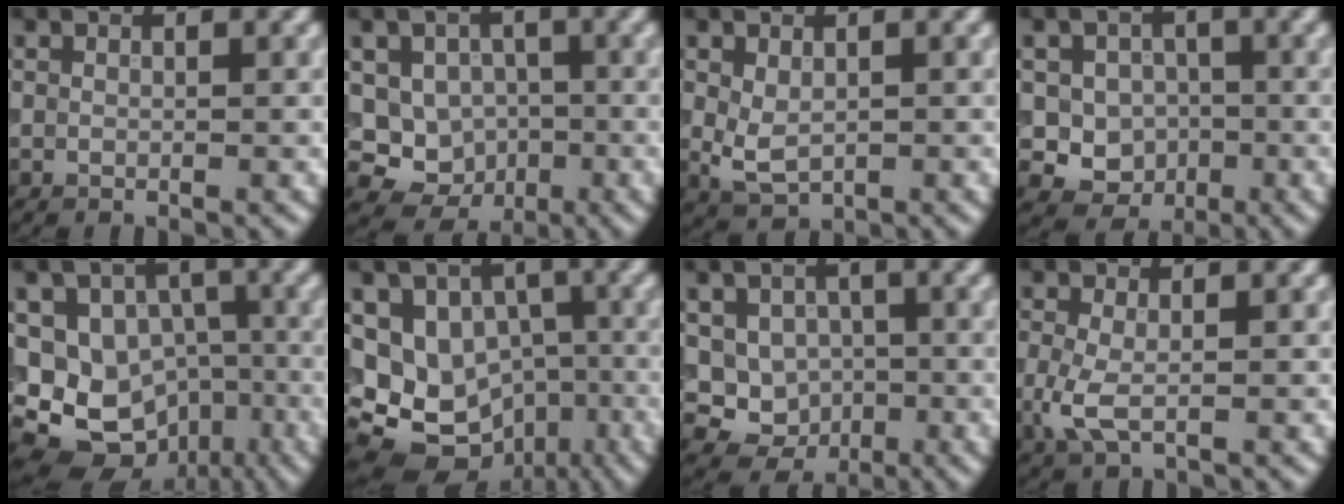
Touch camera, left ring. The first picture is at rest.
{"total": 6.8, "force": [-1.0, 6.3, 2.6], "torque": [-0.022, 0.007, -0.034]}
{"total": 2.6, "force": [0.1, 1.7, 2.0], "torque": [-0.042, -0.004, 0.008]}
{"total": 5.4, "force": [-1.0, 5.0, 1.9], "torque": [0.002, 0.003, -0.040]}
{"total": 12.2, "force": [-3.6, 10.4, 5.3], "torque": [-0.083, -0.003, -0.063]}
{"total": 12.9, "force": [-3.0, 10.9, 6.2], "torque": [-0.106, 0.004, -0.049]}
{"total": 5.9, "force": [-0.6, 5.5, 2.2], "torque": [-0.015, 0.005, -0.027]}
{"total": 2.7, "force": [-0.5, 1.3, 2.3], "torque": [-0.060, -0.005, -0.012]}